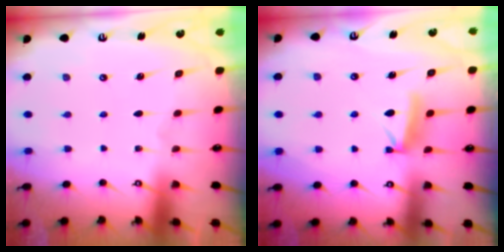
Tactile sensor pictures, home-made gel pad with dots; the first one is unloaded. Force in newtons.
{"total": 7.9, "press": 7.8, "slide": 0.9}